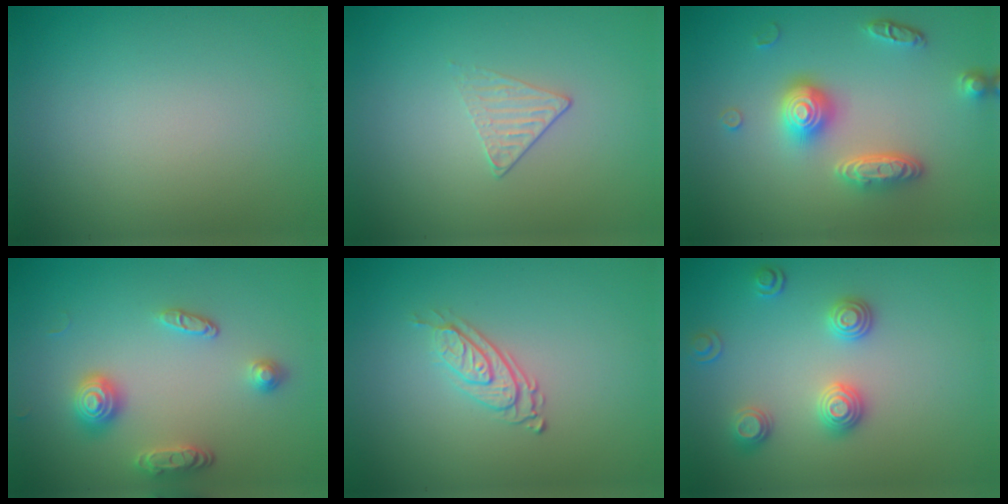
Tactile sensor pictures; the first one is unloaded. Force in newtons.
{"total": 1.2, "press": 0.7, "slide": 1.0}
{"total": 4.5, "press": 3.6, "slide": 2.6}
{"total": 3.1, "press": 2.9, "slide": 1.2}
{"total": 2.8, "press": 2.0, "slide": 2.0}
{"total": 2.7, "press": 2.6, "slide": 0.9}